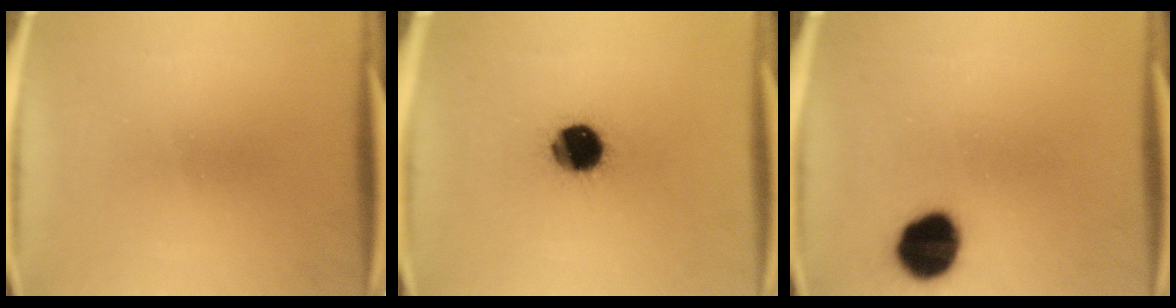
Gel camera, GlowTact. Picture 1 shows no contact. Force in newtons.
{"total": 13.5}
{"total": 11.7}